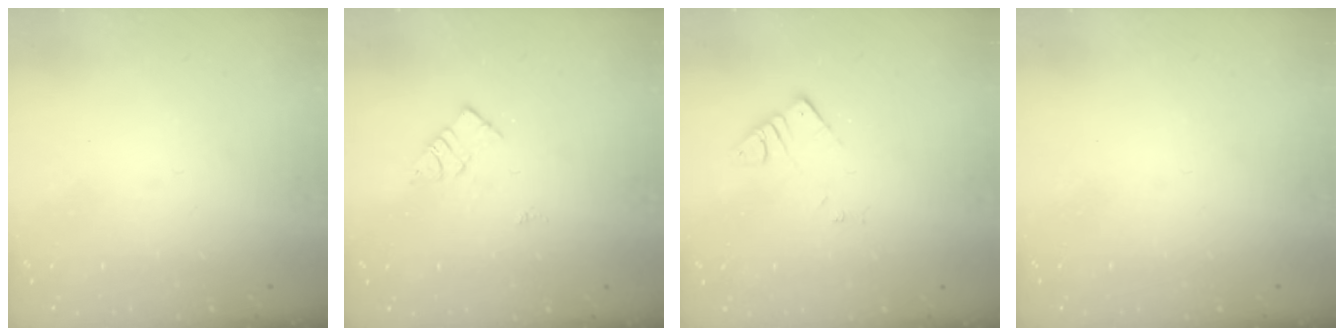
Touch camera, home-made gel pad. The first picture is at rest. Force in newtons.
{"total": 6.6, "press": 6.6, "slide": 0.3}
{"total": 3.4, "press": 3.4, "slide": 0.5}
{"total": 0.0}